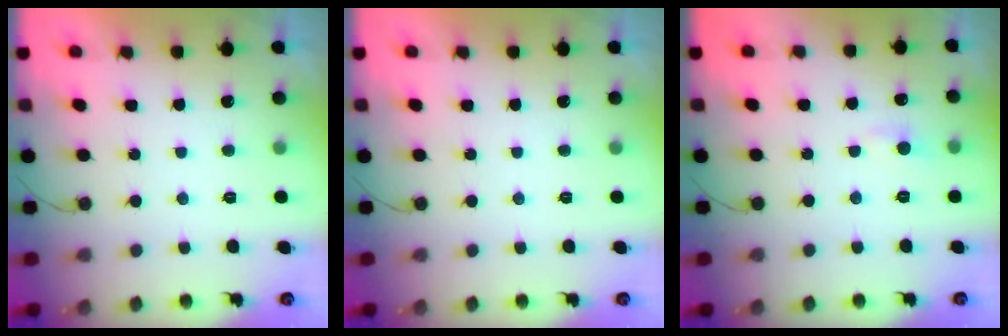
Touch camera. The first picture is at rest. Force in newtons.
{"total": 0.0}
{"total": 5.3, "press": 5.3, "slide": 0.7}